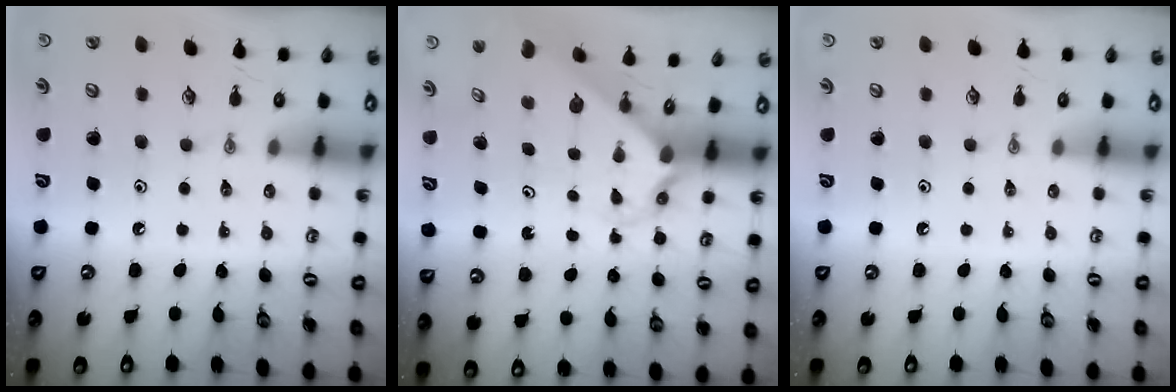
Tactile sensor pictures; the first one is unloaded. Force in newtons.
{"total": 2.3, "press": 2.3, "slide": 0.2}
{"total": 0.0}